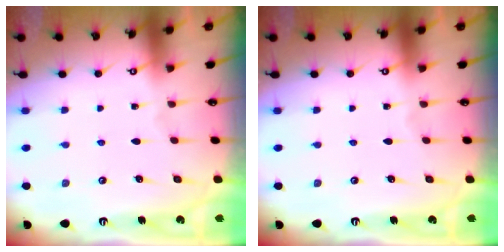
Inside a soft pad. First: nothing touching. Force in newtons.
{"total": 0.0}